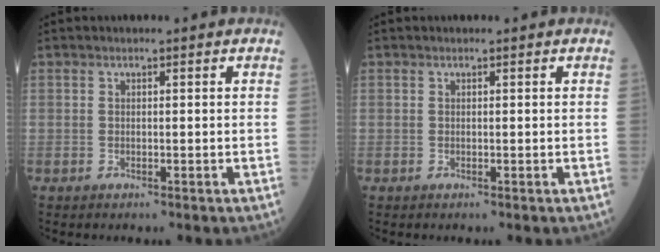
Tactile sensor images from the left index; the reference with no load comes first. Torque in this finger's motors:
{"motor_torque": [0.00, 0.00, 0.00, 0.00]}